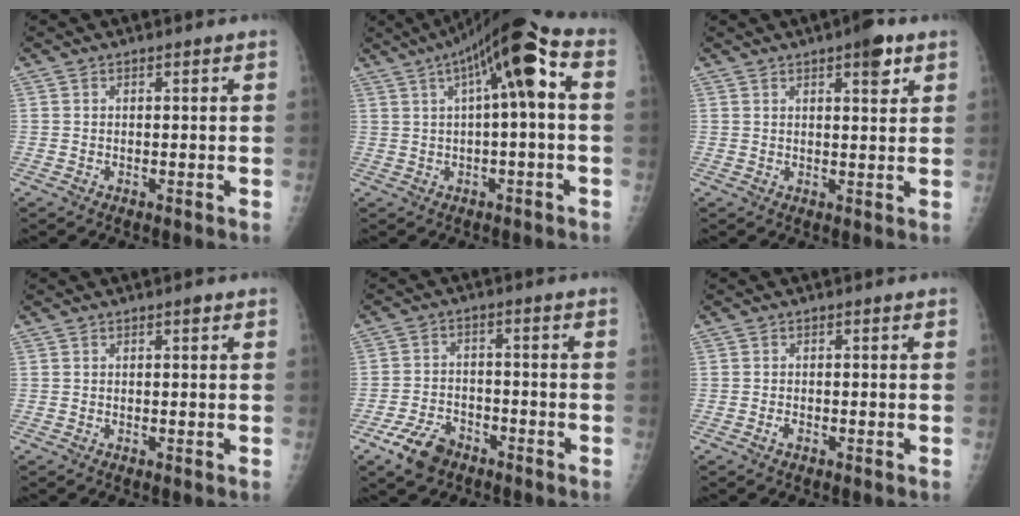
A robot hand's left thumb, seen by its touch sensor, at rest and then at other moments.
{"total": 12.4, "force": [2.7, 2.6, 11.8], "torque": [-0.192, 0.048, 0.038]}
{"total": 4.9, "force": [2.8, 1.5, 3.7], "torque": [-0.040, -0.011, 0.034]}
{"total": 0.7, "force": [0.4, 0.2, 0.5], "torque": [-0.007, 0.000, 0.004]}
{"total": 7.1, "force": [-4.7, 4.2, 3.3], "torque": [-0.055, 0.022, -0.084]}
{"total": 1.0, "force": [-0.6, 0.5, 0.6], "torque": [-0.012, 0.003, -0.012]}